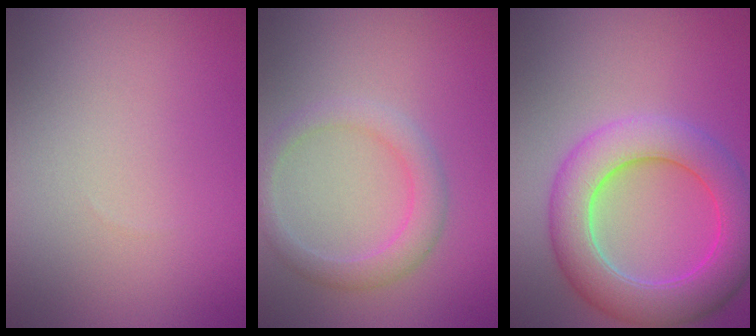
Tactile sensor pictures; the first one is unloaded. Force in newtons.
{"total": 2.7, "press": 2.7, "slide": 0.0}
{"total": 7.4, "press": 7.4, "slide": 0.4}